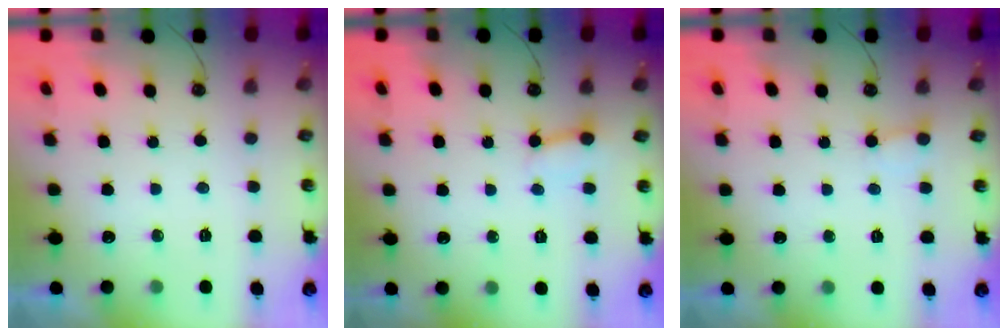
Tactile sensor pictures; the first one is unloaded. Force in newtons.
{"total": 2.9, "press": 2.9, "slide": 0.4}
{"total": 3.7, "press": 3.7, "slide": 0.3}